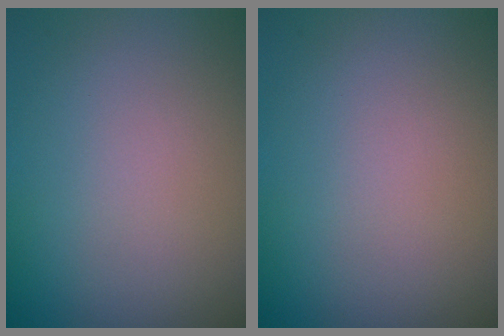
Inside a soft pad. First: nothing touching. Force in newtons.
{"total": 0.0}